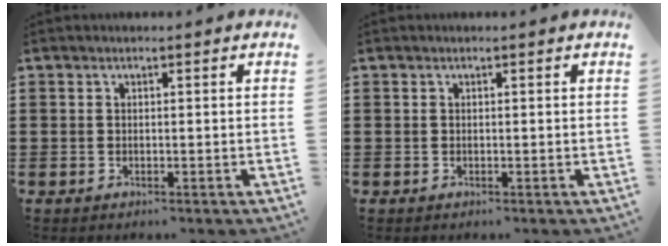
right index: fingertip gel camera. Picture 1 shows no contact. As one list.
[{"total": 0.0}]